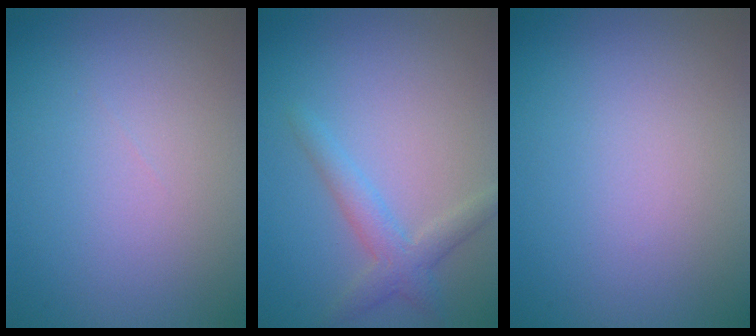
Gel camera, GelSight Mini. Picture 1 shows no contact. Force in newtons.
{"total": 2.7, "press": 2.7, "slide": 0.1}
{"total": 0.0}